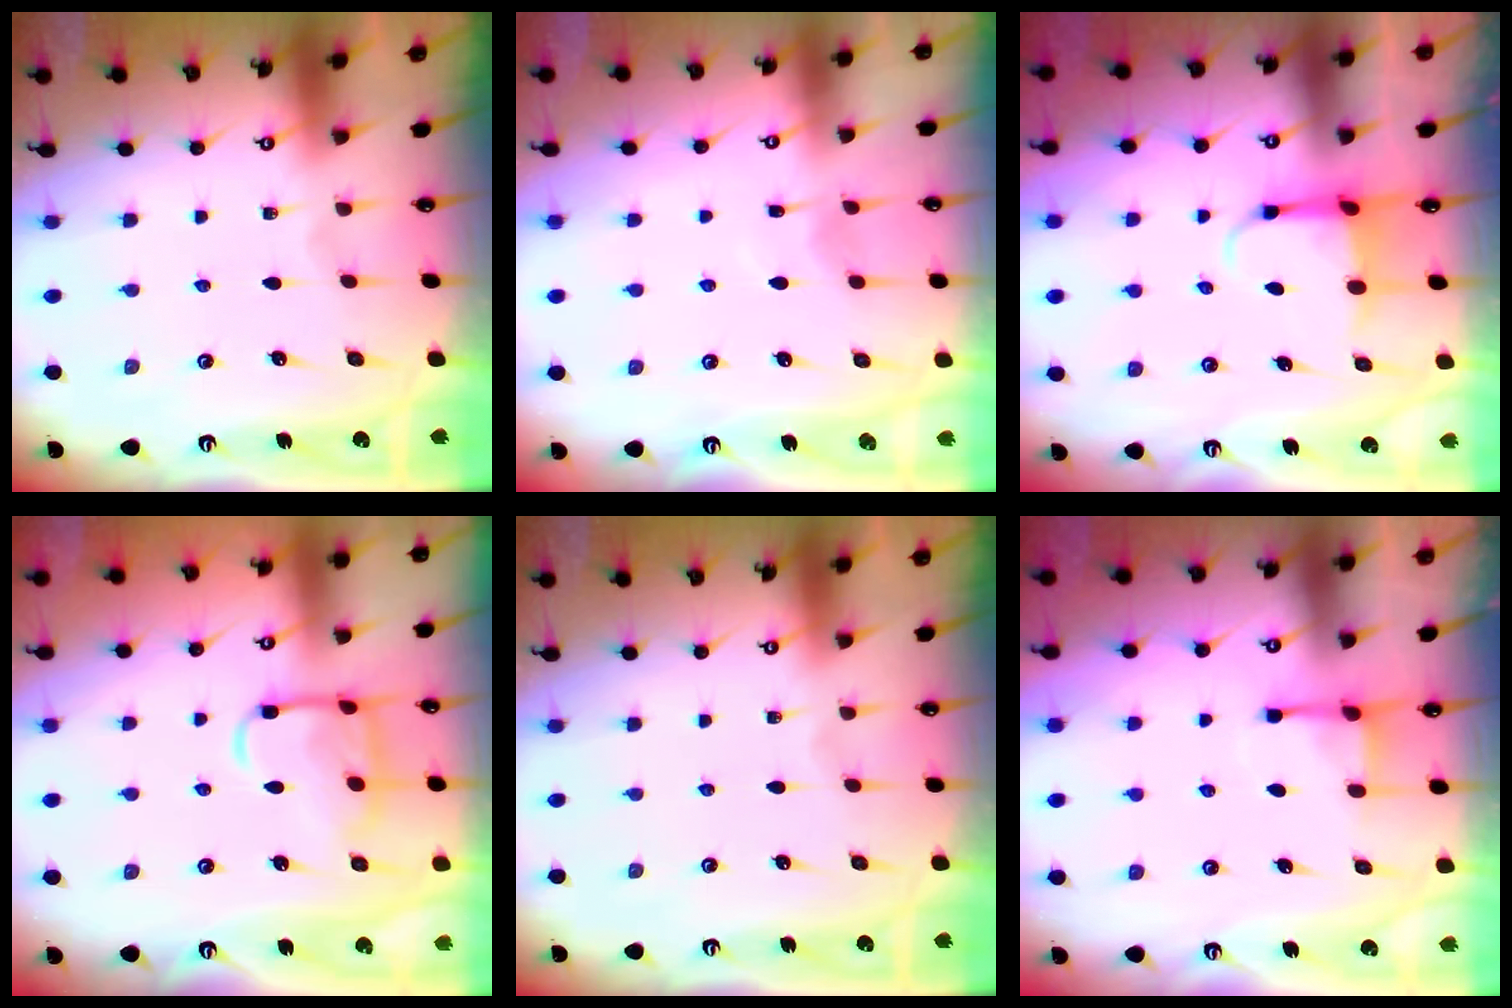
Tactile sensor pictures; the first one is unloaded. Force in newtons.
{"total": 5.3, "press": 5.2, "slide": 0.7}
{"total": 4.0, "press": 3.9, "slide": 1.0}
{"total": 11.6, "press": 11.5, "slide": 0.5}
{"total": 0.0}
{"total": 3.6, "press": 3.6, "slide": 0.4}